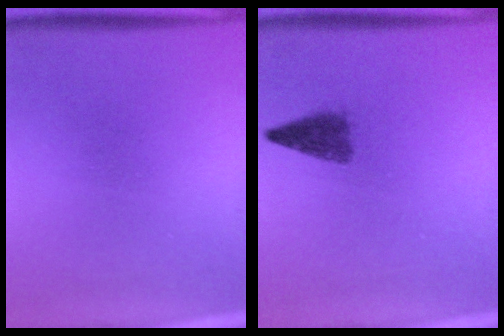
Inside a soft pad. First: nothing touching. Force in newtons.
{"total": 2.8}